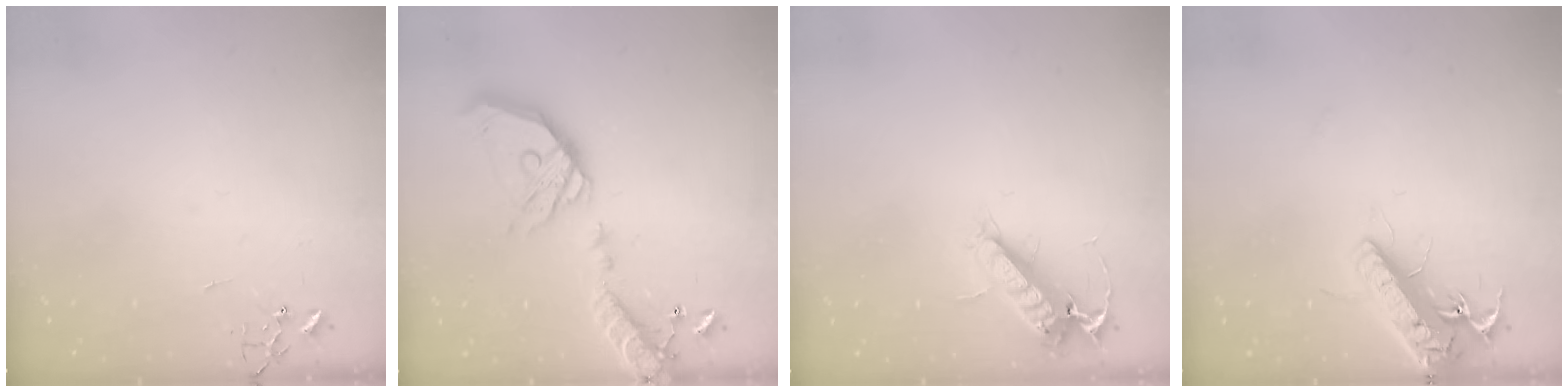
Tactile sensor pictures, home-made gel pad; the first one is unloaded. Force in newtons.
{"total": 21.8, "press": 21.5, "slide": 3.7}
{"total": 13.1, "press": 13.0, "slide": 2.0}
{"total": 16.5, "press": 16.2, "slide": 3.1}